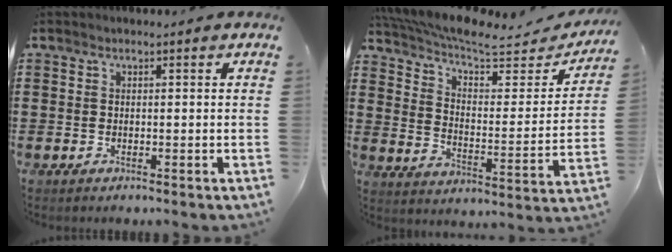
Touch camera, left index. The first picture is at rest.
{"total": 7.2, "force": [6.2, 1.3, 3.3], "torque": [-0.092, -0.044, 0.106]}